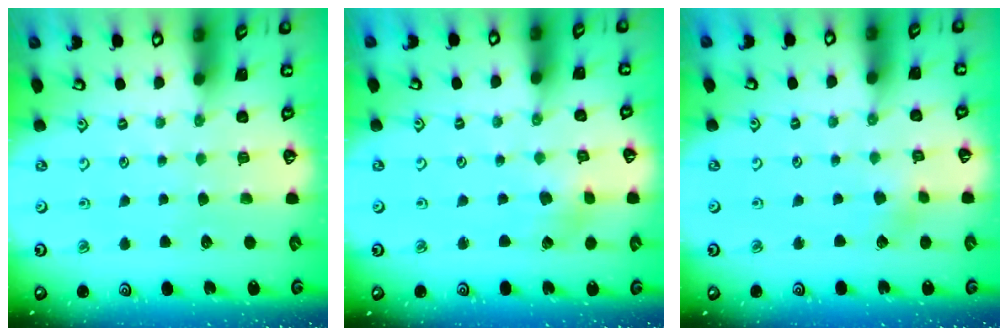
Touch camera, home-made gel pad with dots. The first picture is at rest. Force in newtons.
{"total": 2.9, "press": 2.9, "slide": 0.5}
{"total": 2.4, "press": 2.4, "slide": 0.3}